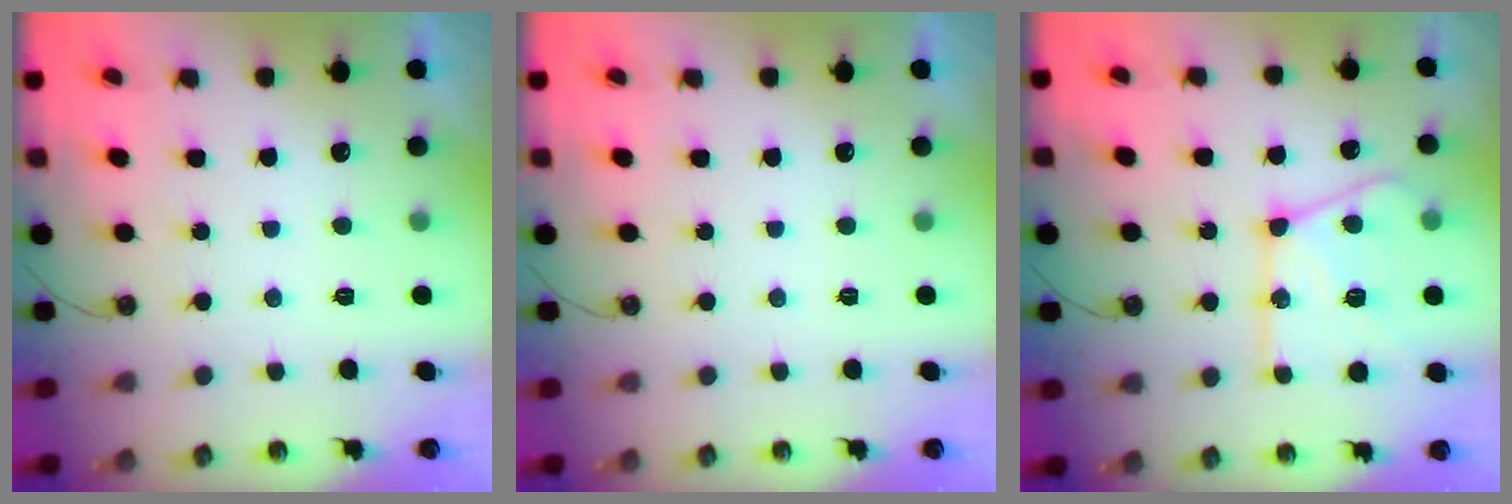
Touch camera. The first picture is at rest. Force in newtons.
{"total": 0.0}
{"total": 19.3, "press": 19.1, "slide": 2.0}